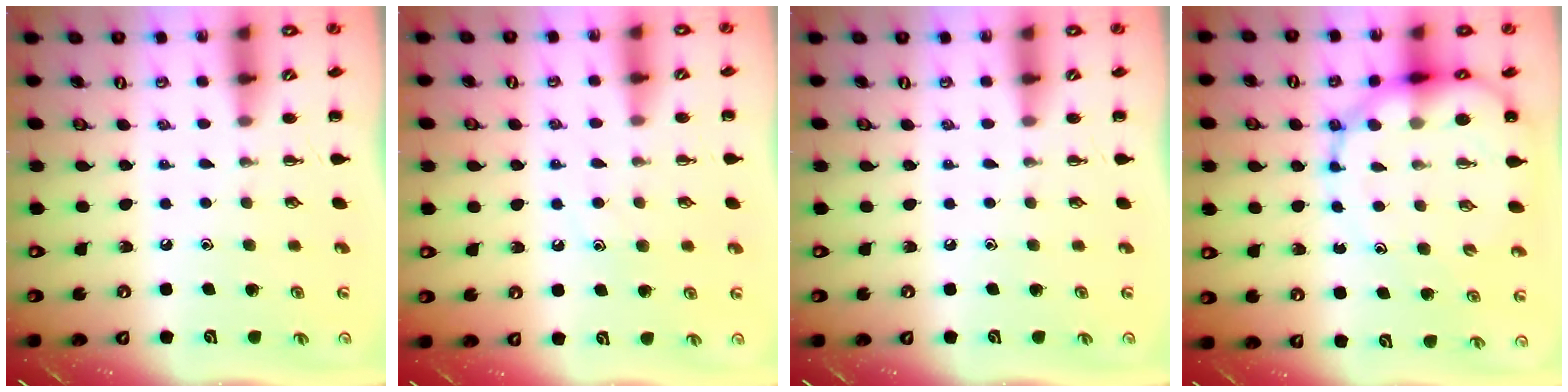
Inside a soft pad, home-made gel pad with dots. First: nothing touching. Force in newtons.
{"total": 6.9, "press": 6.8, "slide": 1.2}
{"total": 0.0}
{"total": 14.0, "press": 13.5, "slide": 3.7}